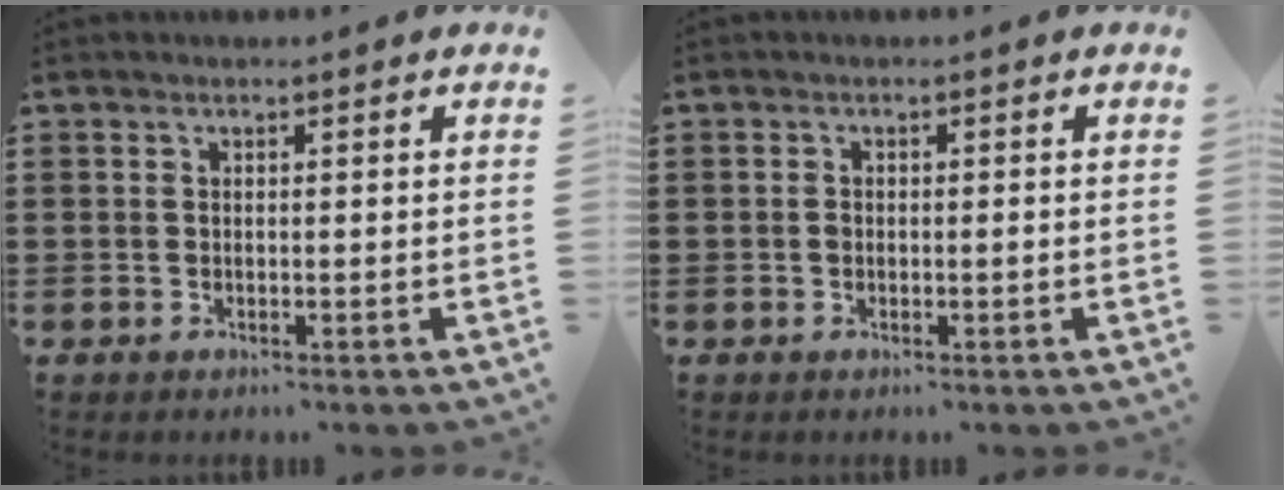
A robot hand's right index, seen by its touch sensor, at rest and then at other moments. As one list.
[{"total": 1.1, "force": [-0.3, 0.5, 0.9], "torque": [-0.019, 0.000, -0.006]}]